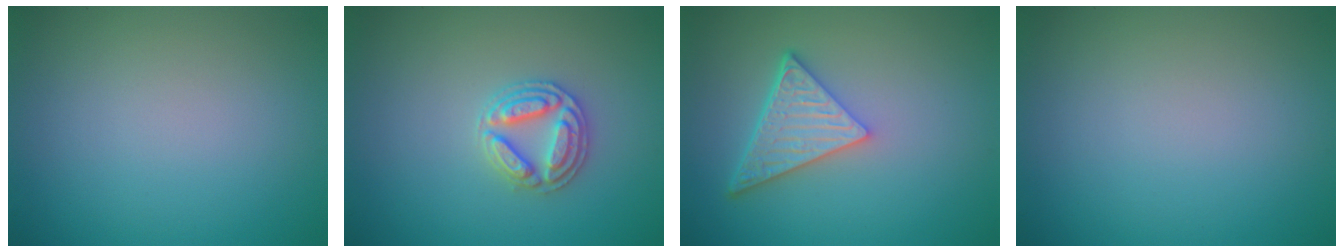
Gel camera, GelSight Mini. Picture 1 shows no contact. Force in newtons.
{"total": 2.9, "press": 2.9, "slide": 0.2}
{"total": 5.0, "press": 3.7, "slide": 3.3}
{"total": 0.0}